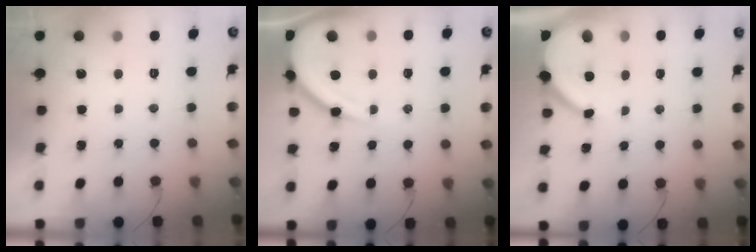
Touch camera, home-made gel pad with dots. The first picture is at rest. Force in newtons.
{"total": 13.0, "press": 13.0, "slide": 1.1}
{"total": 7.0, "press": 7.0, "slide": 0.4}